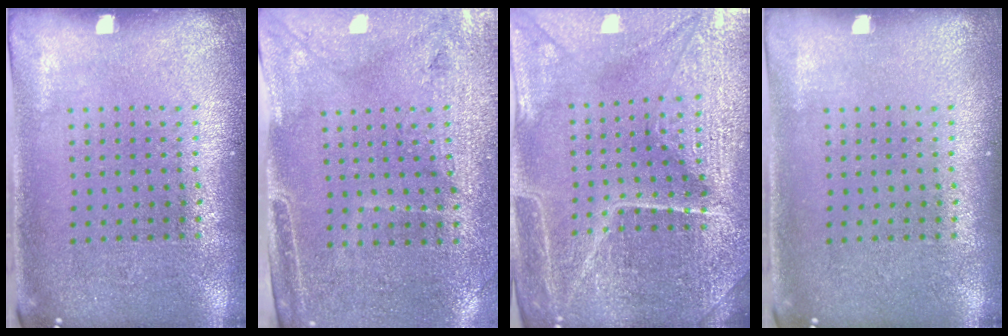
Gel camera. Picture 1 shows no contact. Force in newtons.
{"total": 3.1, "press": 2.8, "slide": 1.4}
{"total": 5.1, "press": 4.8, "slide": 1.8}
{"total": 0.0}